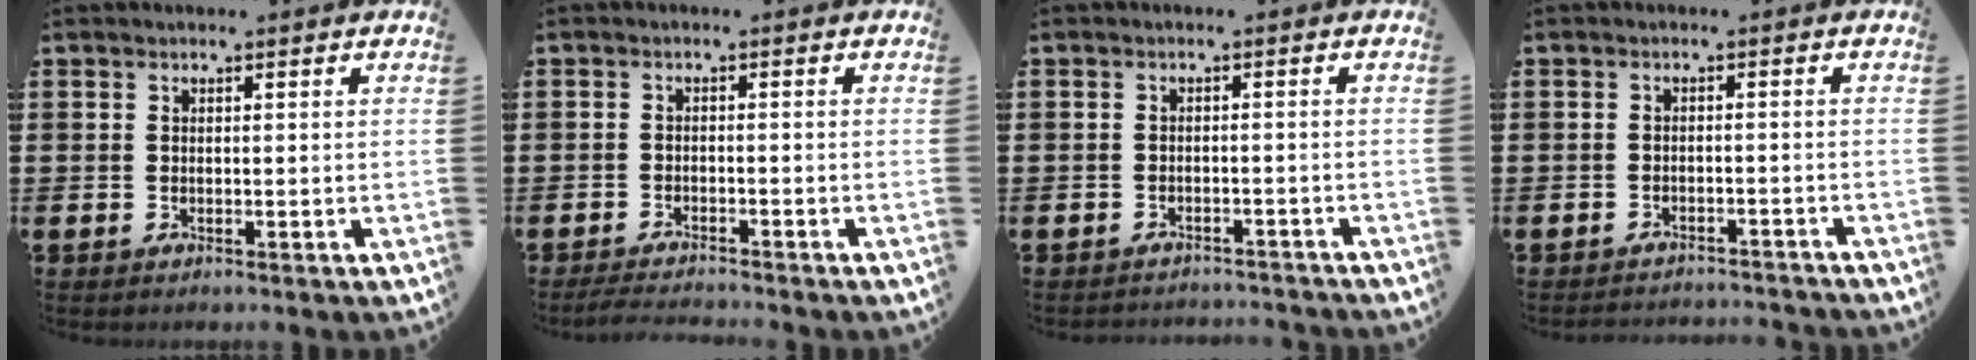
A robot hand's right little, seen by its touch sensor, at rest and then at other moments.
{"total": 1.8, "force": [-1.7, -0.1, 0.5], "torque": [-0.008, 0.004, -0.035]}
{"total": 1.4, "force": [-1.4, 0.0, -0.1], "torque": [-0.002, 0.004, -0.030]}
{"total": 1.7, "force": [-1.7, -0.1, -0.1], "torque": [-0.002, 0.005, -0.036]}